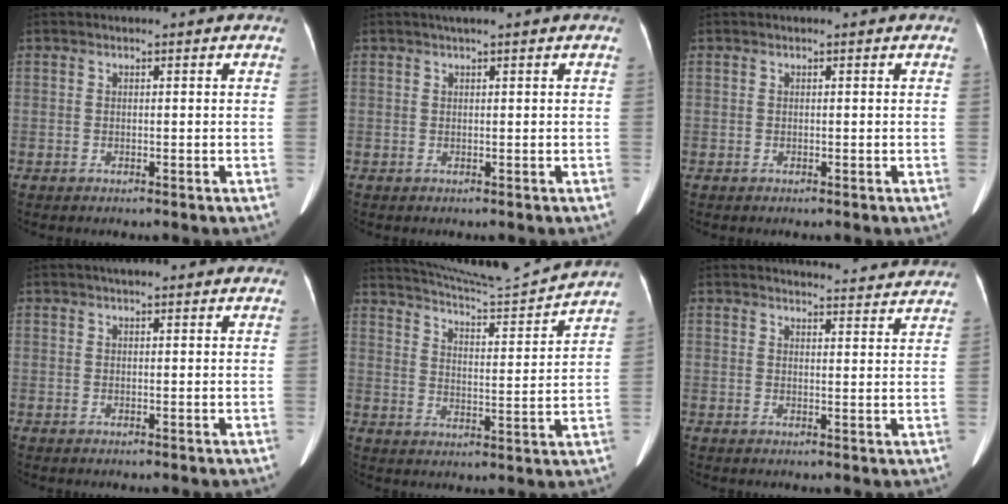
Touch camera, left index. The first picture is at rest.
{"total": 1.6, "force": [1.2, -0.1, 1.1], "torque": [-0.015, 0.014, 0.020]}
{"total": 0.0}
{"total": 3.1, "force": [2.4, 0.8, 1.7], "torque": [-0.019, 0.022, 0.032]}
{"total": 14.7, "force": [14.2, -1.4, 3.3], "torque": [-0.066, -0.031, 0.209]}
{"total": 12.4, "force": [12.2, 1.3, 1.9], "torque": [-0.001, -0.015, 0.122]}